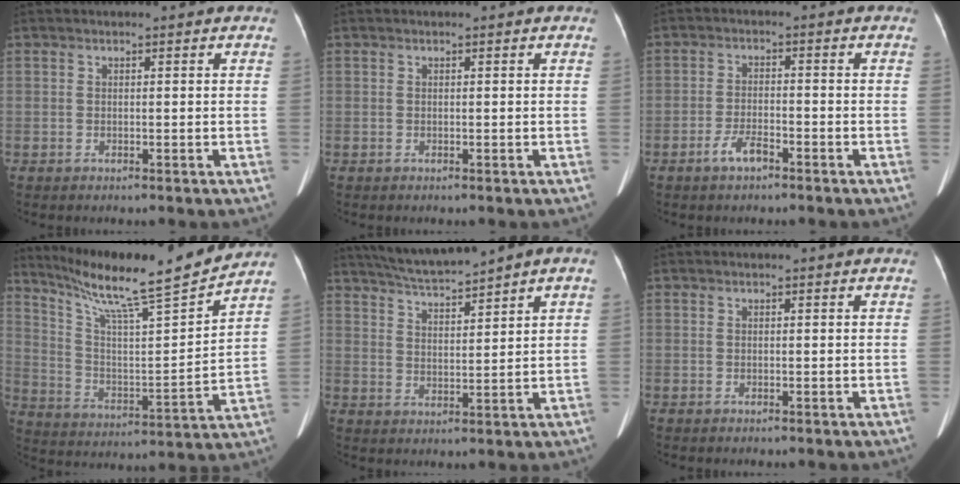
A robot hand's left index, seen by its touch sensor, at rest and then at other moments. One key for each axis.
{"total": 0.0}
{"total": 3.6, "fx": -2.5, "fy": 1.1, "fz": 2.3, "tx": -0.050, "ty": 0.002, "tz": -0.047}
{"total": 18.2, "fx": 16.0, "fy": -1.1, "fz": 8.6, "tx": -0.153, "ty": -0.020, "tz": 0.261}
{"total": 7.1, "fx": 6.2, "fy": -0.8, "fz": 3.3, "tx": -0.059, "ty": 0.007, "tz": 0.115}
{"total": 0.0}